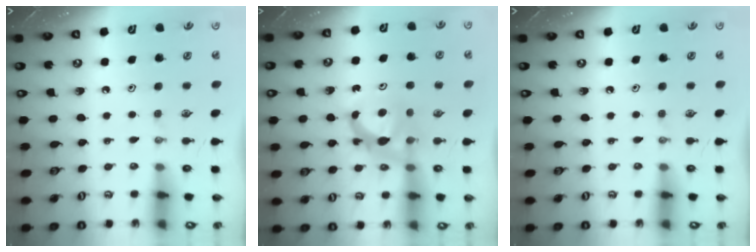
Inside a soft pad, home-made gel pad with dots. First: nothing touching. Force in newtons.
{"total": 6.8, "press": 6.8, "slide": 0.3}
{"total": 0.0}